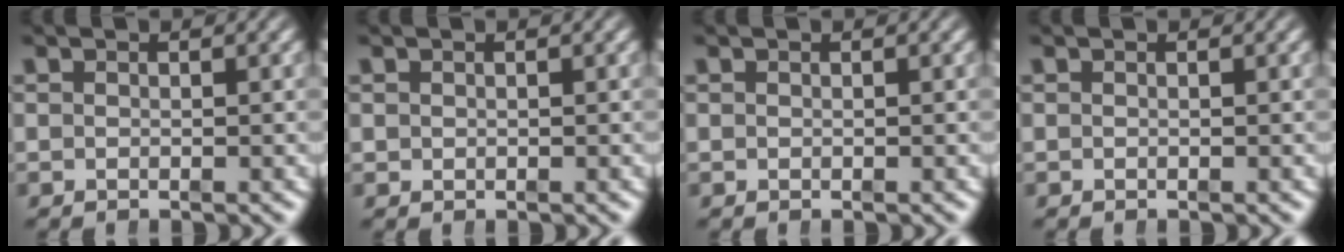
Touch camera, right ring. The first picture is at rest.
{"total": 0.0}
{"total": 0.0}
{"total": 0.0}